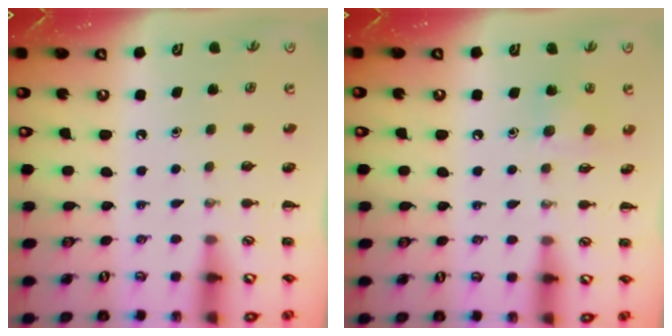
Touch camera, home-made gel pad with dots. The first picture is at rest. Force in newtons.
{"total": 6.0, "press": 6.0, "slide": 0.7}